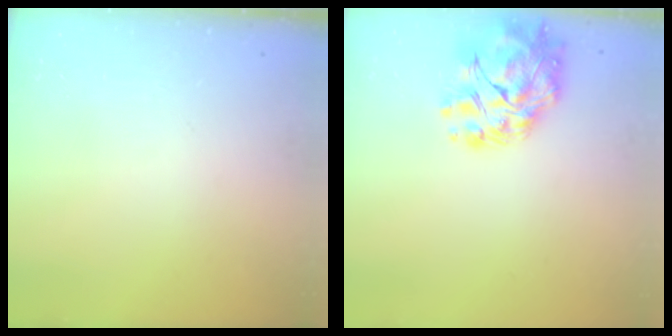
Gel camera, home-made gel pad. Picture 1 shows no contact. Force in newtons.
{"total": 13.5, "press": 12.6, "slide": 4.8}